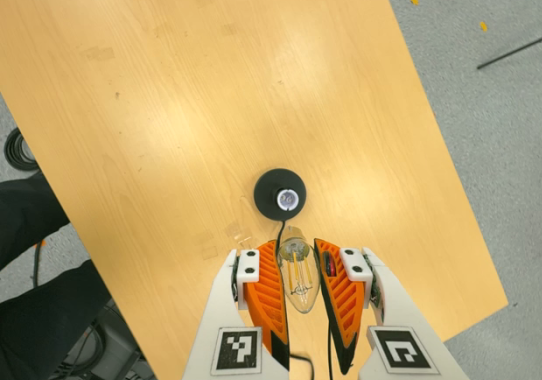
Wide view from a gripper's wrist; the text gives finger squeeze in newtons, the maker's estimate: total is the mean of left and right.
{"total": 18.2, "left": 19.6, "right": 16.7}